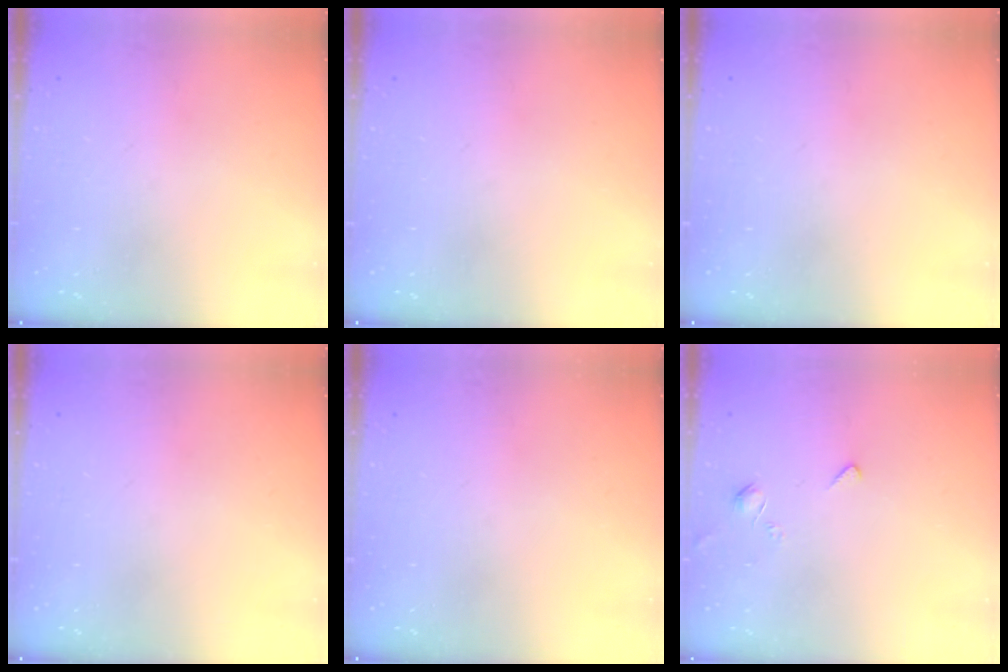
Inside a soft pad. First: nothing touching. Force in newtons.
{"total": 0.0}
{"total": 0.0}
{"total": 0.0}
{"total": 0.0}
{"total": 2.0, "press": 2.0, "slide": 0.5}